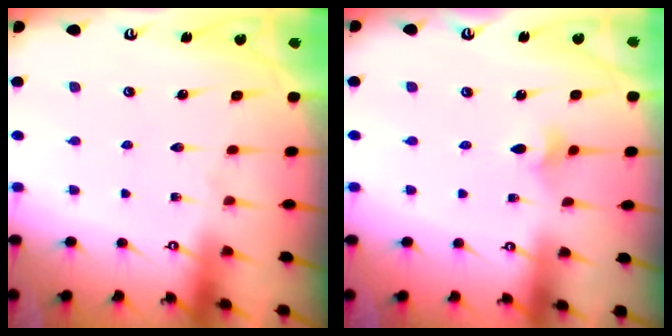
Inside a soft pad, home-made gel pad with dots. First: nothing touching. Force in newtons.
{"total": 2.8, "press": 2.8, "slide": 0.6}